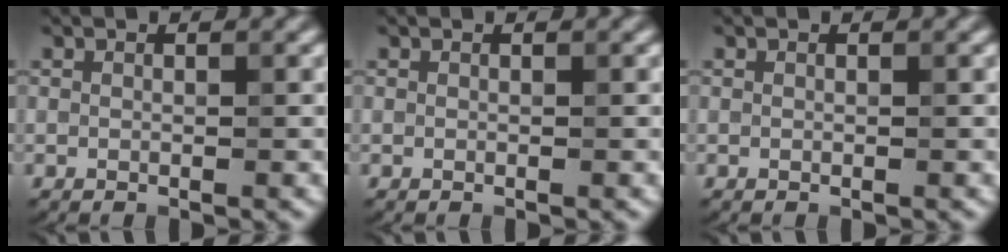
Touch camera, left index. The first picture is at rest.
{"total": 0.0}
{"total": 0.0}